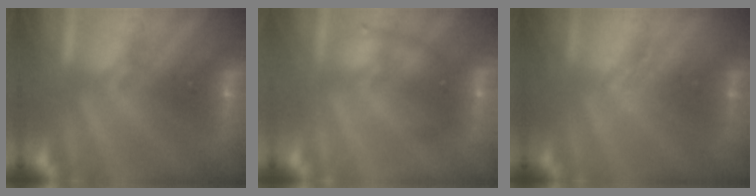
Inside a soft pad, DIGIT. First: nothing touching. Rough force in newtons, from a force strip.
{"total": 1.2}
{"total": 1.0}